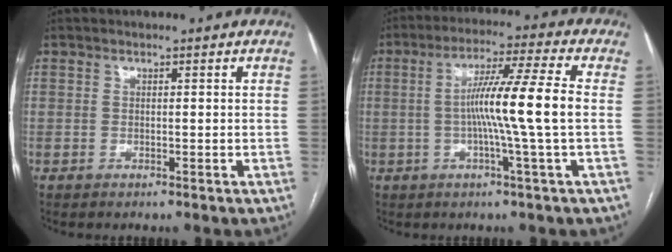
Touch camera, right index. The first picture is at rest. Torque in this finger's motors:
{"motor_torque": [1.57, -0.28, 0.87, 0.21]}